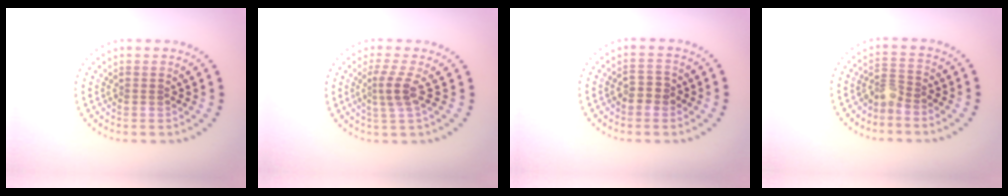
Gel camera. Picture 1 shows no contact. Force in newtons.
{"total": 2.4, "press": 1.7, "slide": 1.7}
{"total": 1.5, "press": 1.4, "slide": 0.5}
{"total": 2.0, "press": 1.4, "slide": 1.4}